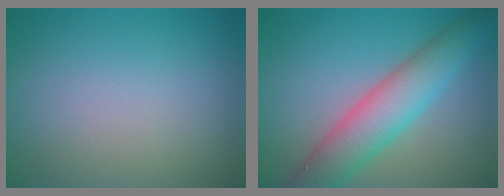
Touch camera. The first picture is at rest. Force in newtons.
{"total": 6.3, "press": 6.3, "slide": 0.4}